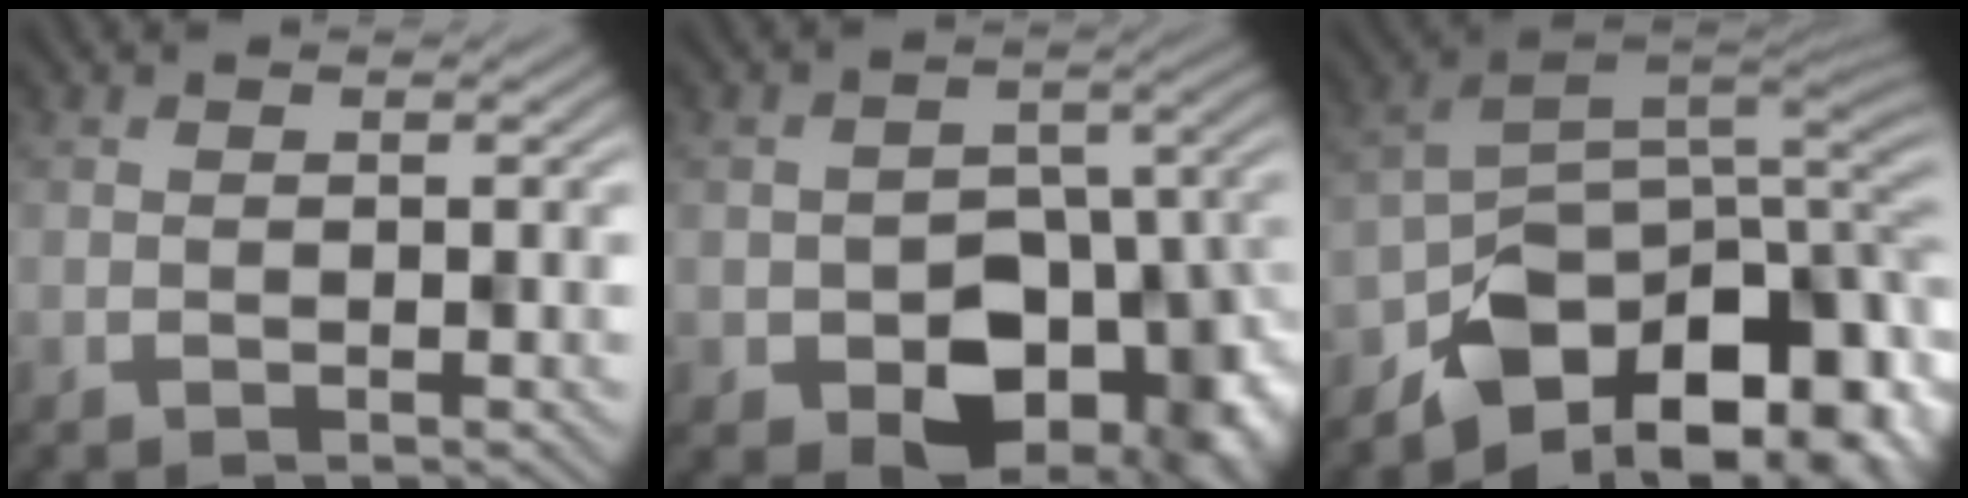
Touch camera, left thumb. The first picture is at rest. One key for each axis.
{"total": 11.9, "fx": -4.6, "fy": 8.4, "fz": 7.0, "tx": -0.089, "ty": -0.040, "tz": -0.063}
{"total": 9.9, "fx": -5.3, "fy": 6.8, "fz": 5.0, "tx": -0.068, "ty": -0.019, "tz": -0.094}